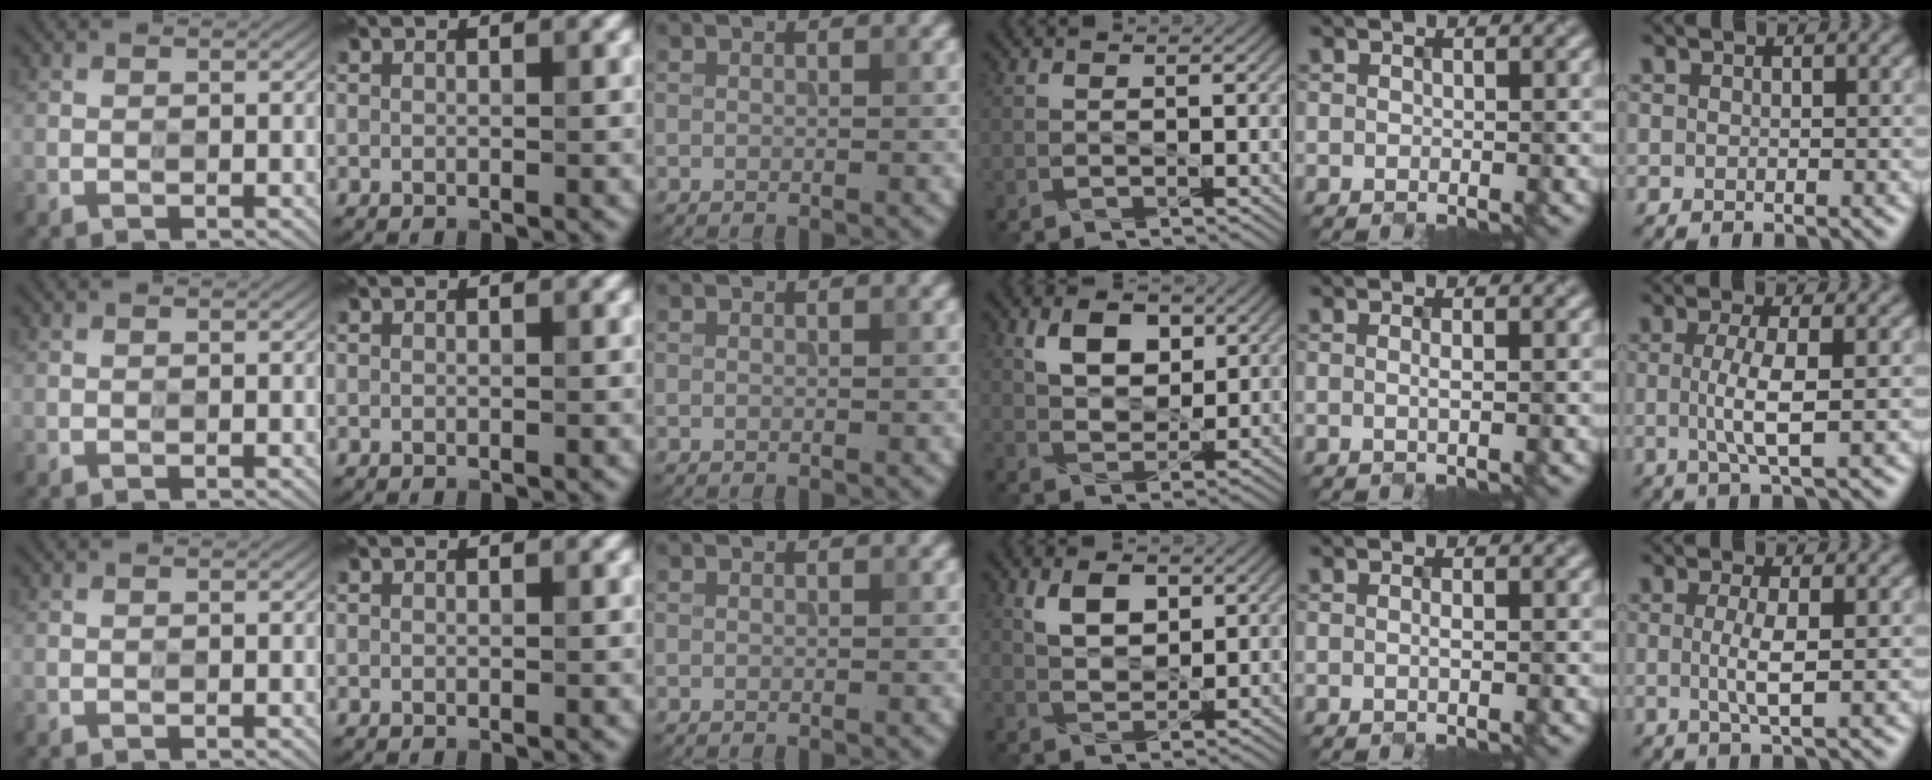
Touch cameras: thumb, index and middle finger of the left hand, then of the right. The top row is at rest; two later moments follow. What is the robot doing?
{"motion": "extract", "object": "file holder"}